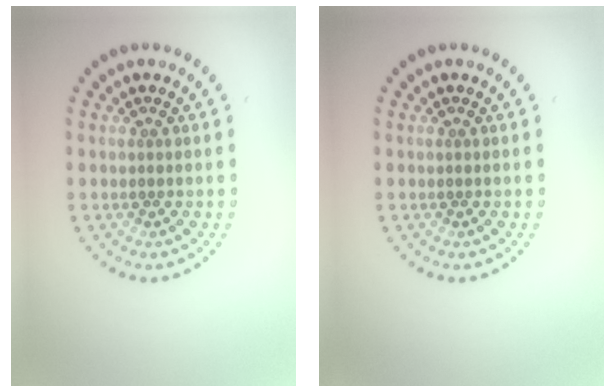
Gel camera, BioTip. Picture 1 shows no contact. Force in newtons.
{"total": 0.0}